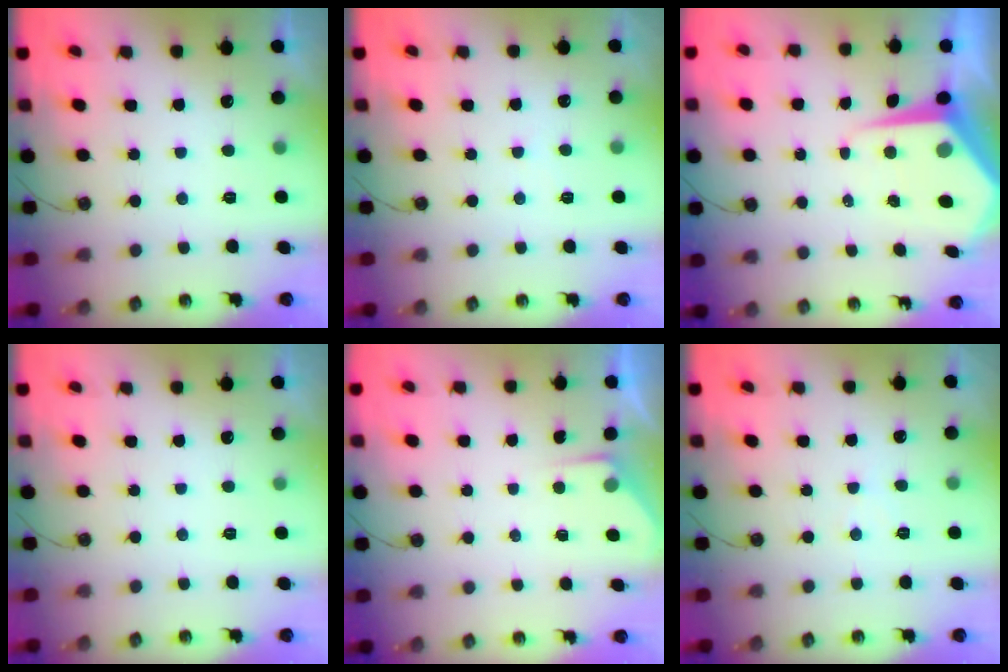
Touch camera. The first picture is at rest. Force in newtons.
{"total": 1.9, "press": 1.9, "slide": 0.3}
{"total": 9.3, "press": 9.3, "slide": 0.9}
{"total": 1.0, "press": 0.4, "slide": 1.0}
{"total": 3.5, "press": 3.4, "slide": 0.5}
{"total": 4.0, "press": 3.9, "slide": 0.4}